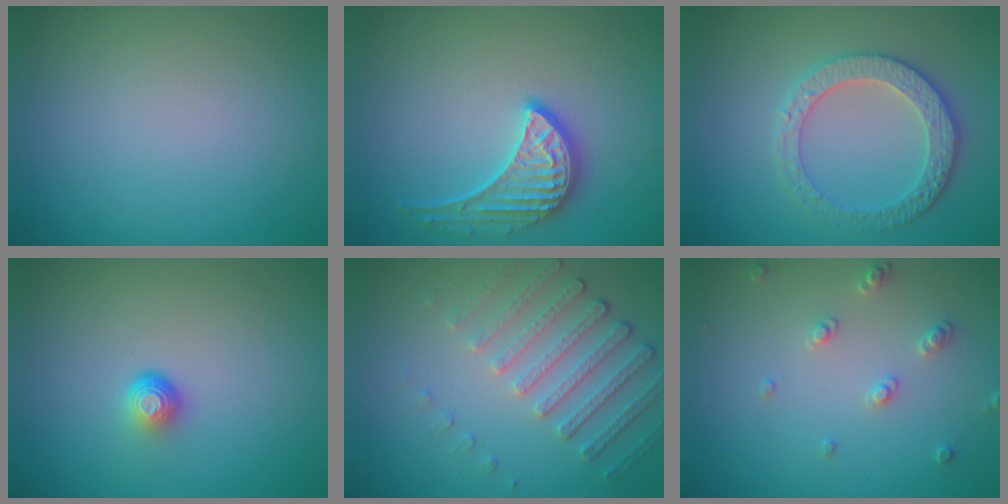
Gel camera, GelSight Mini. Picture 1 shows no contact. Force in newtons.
{"total": 3.3, "press": 3.1, "slide": 1.2}
{"total": 3.8, "press": 3.7, "slide": 0.7}
{"total": 1.8, "press": 1.1, "slide": 1.4}
{"total": 4.5, "press": 3.4, "slide": 3.0}
{"total": 1.9, "press": 1.8, "slide": 0.5}